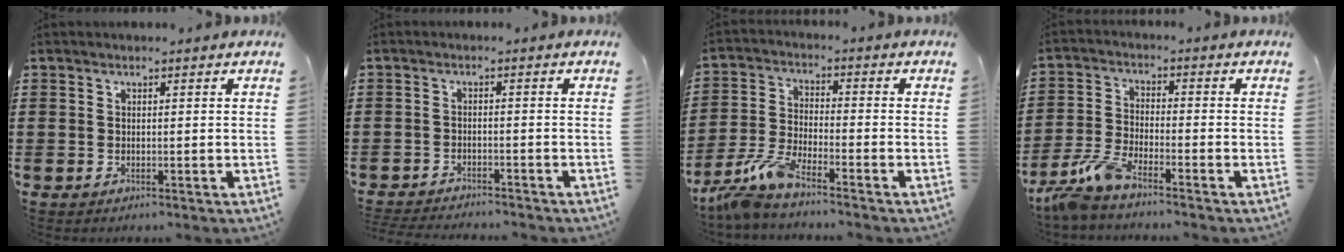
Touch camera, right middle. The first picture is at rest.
{"total": 2.4, "force": [-2.4, 0.0, 0.1], "torque": [-0.004, -0.002, -0.051]}
{"total": 7.1, "force": [-6.0, 0.4, 3.7], "torque": [-0.099, -0.018, -0.121]}
{"total": 6.4, "force": [-5.3, 0.8, 3.5], "torque": [-0.098, -0.016, -0.107]}